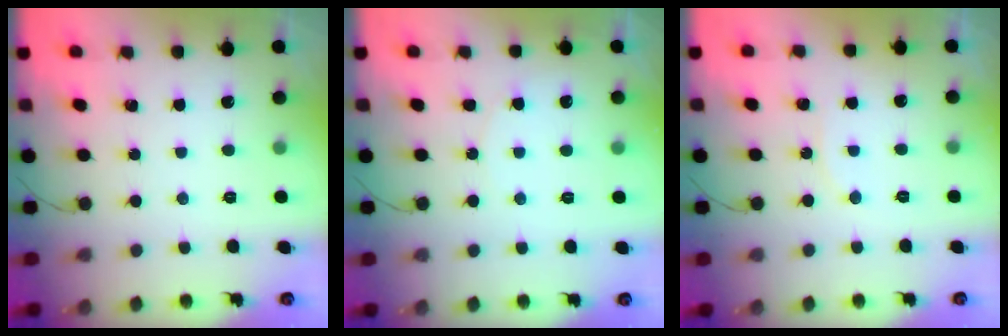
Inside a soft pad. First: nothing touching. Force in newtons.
{"total": 4.9, "press": 4.9, "slide": 0.6}
{"total": 3.5, "press": 3.5, "slide": 0.5}